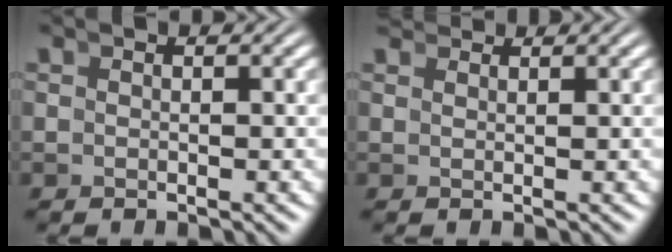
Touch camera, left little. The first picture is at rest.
{"total": 2.3, "force": [2.3, -0.2, 0.2], "torque": [0.010, 0.014, 0.036]}